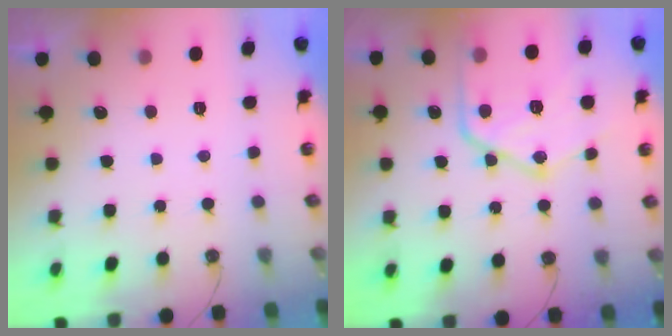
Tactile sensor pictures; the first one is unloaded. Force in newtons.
{"total": 20.7, "press": 20.6, "slide": 1.9}